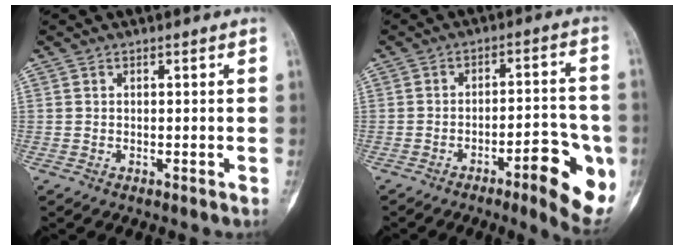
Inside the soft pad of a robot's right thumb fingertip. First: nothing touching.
{"total": 13.0, "force": [-5.5, 3.7, 11.2], "torque": [-0.123, 0.025, -0.070]}